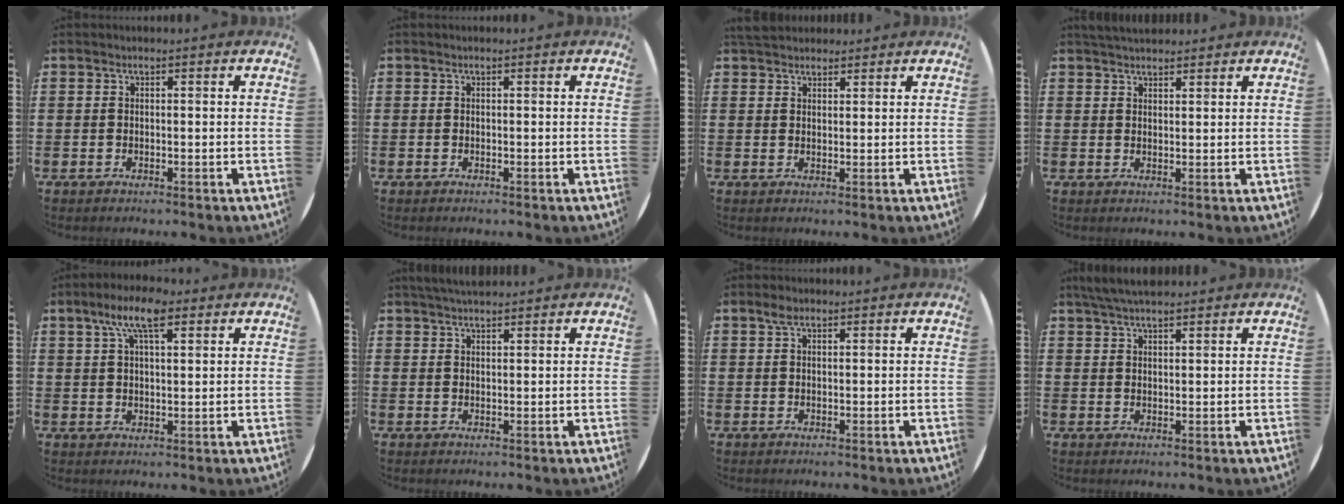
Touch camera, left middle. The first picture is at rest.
{"total": 0.0}
{"total": 2.8, "force": [2.6, 0.8, 0.4], "torque": [-0.005, -0.005, 0.050]}
{"total": 2.3, "force": [2.2, 0.5, 0.3], "torque": [-0.009, -0.001, 0.043]}
{"total": 7.2, "force": [4.4, 2.4, 5.1], "torque": [-0.103, 0.004, 0.076]}
{"total": 2.3, "force": [2.2, 0.3, 0.7], "torque": [-0.017, 0.002, 0.040]}
{"total": 1.4, "force": [0.9, 0.8, 0.9], "torque": [-0.012, 0.002, 0.013]}
{"total": 3.9, "force": [3.4, 0.6, 1.6], "torque": [-0.040, -0.001, 0.064]}